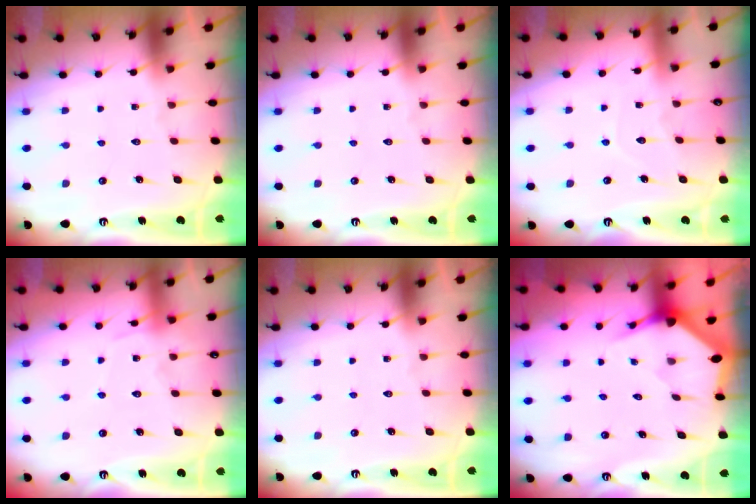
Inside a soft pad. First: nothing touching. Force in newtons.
{"total": 0.0}
{"total": 4.2, "press": 4.2, "slide": 0.5}
{"total": 6.2, "press": 6.1, "slide": 0.7}
{"total": 0.0}
{"total": 2.9, "press": 2.9, "slide": 0.2}